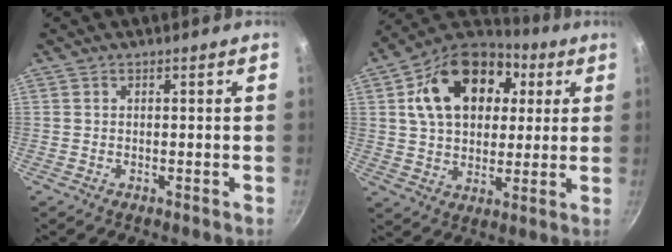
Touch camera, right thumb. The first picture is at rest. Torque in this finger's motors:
{"motor_torque": [0.27, 4.18, 1.50, 0.62, 0.19]}